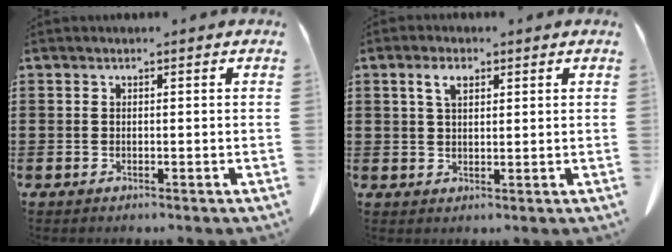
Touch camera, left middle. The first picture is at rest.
{"total": 3.2, "force": [1.7, 1.3, 2.4], "torque": [-0.045, 0.006, 0.028]}